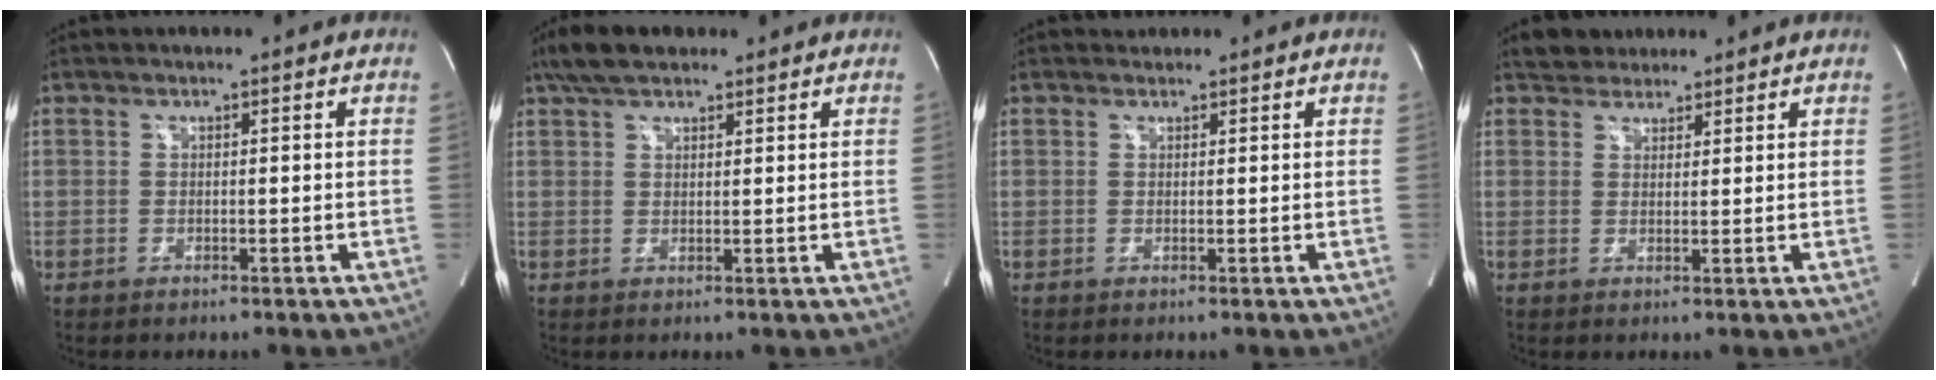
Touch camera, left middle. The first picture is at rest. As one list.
[{"total": 5.7, "force": [4.3, 2.2, 2.9], "torque": [-0.064, 0.023, 0.082]}, {"total": 0.8, "force": [0.7, 0.4, -0.2], "torque": [-0.003, 0.008, 0.011]}, {"total": 3.7, "force": [3.1, 1.9, 0.4], "torque": [-0.008, 0.017, 0.051]}]